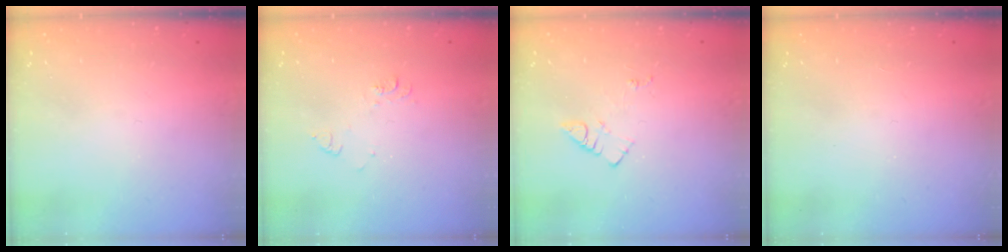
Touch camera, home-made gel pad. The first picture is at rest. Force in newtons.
{"total": 6.2, "press": 6.2, "slide": 0.5}
{"total": 7.2, "press": 7.2, "slide": 0.6}
{"total": 2.8, "press": 2.8, "slide": 0.4}